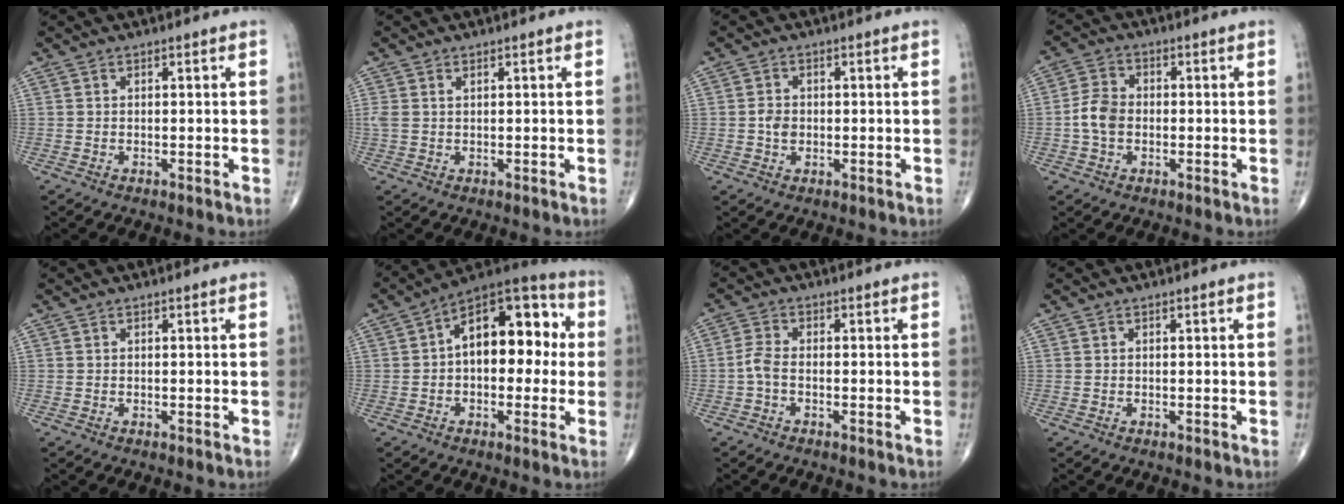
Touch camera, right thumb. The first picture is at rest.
{"total": 2.0, "force": [0.7, 1.1, 1.5], "torque": [-0.050, 0.015, 0.021]}
{"total": 2.6, "force": [-0.2, 2.0, 1.6], "torque": [-0.024, 0.003, -0.005]}
{"total": 5.5, "force": [-0.9, 3.9, 3.7], "torque": [-0.071, 0.015, -0.024]}
{"total": 0.0}
{"total": 16.1, "force": [1.5, 9.3, 13.1], "torque": [-0.160, 0.047, 0.009]}
{"total": 2.6, "force": [-1.0, 1.1, 2.2], "torque": [-0.054, 0.004, -0.026]}
{"total": 0.0}